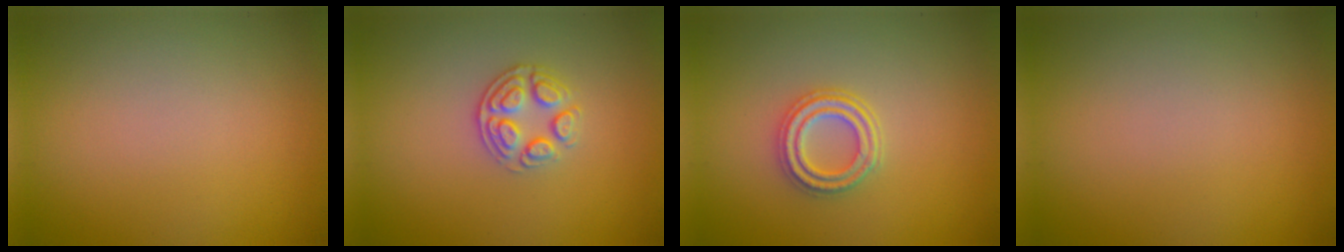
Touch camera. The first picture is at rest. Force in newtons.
{"total": 2.6, "press": 2.5, "slide": 0.9}
{"total": 2.9, "press": 2.5, "slide": 1.4}
{"total": 0.0}